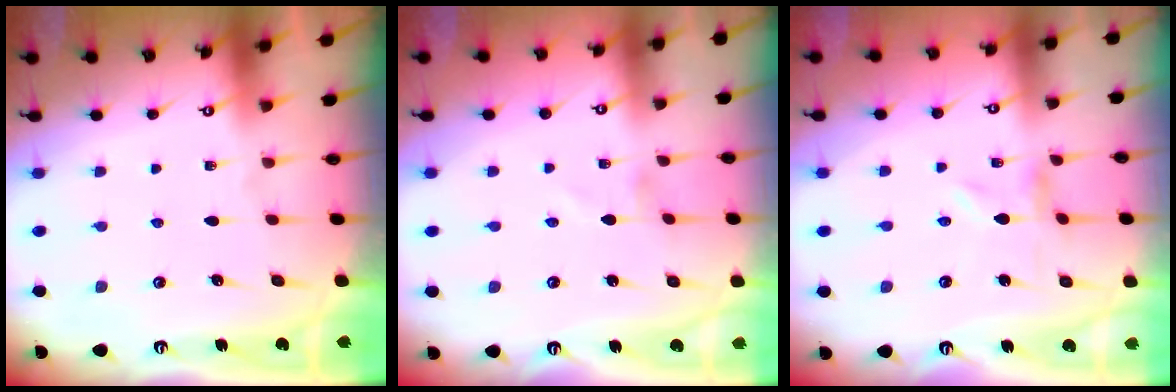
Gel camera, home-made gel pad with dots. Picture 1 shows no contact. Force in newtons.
{"total": 0.7, "press": 0.6, "slide": 0.1}
{"total": 0.0}